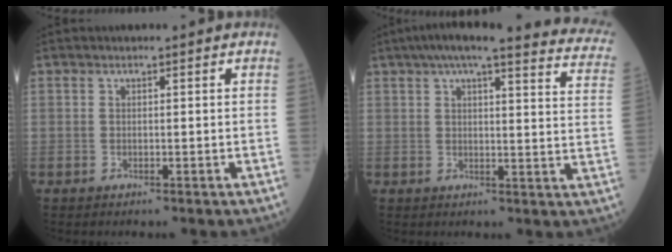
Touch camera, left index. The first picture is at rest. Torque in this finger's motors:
{"motor_torque": [1.05, -1.09, 0.17, 0.10]}